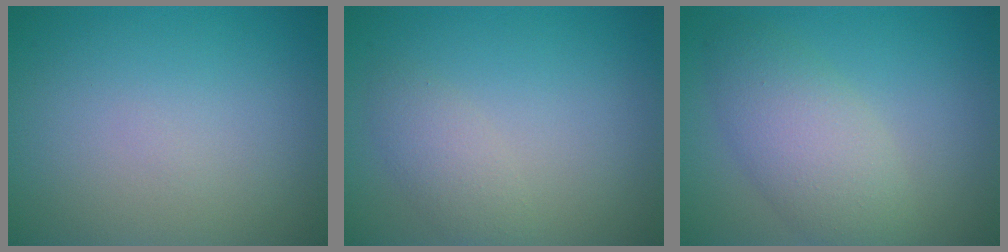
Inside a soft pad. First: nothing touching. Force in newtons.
{"total": 2.0, "press": 2.0, "slide": 0.2}
{"total": 4.8, "press": 4.8, "slide": 0.2}